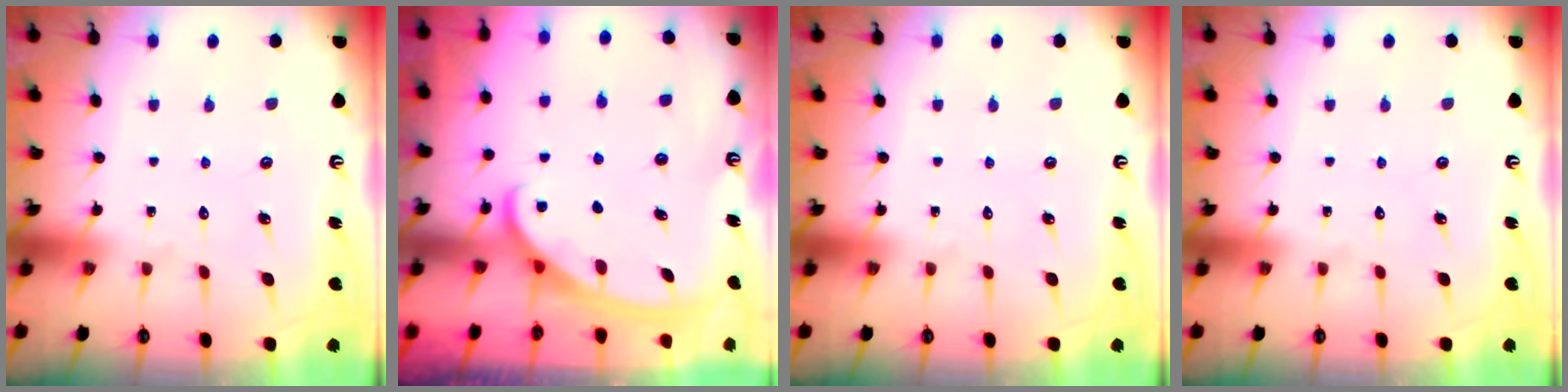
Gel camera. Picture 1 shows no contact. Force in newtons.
{"total": 2.8, "press": 2.8, "slide": 0.4}
{"total": 0.0}
{"total": 0.0}